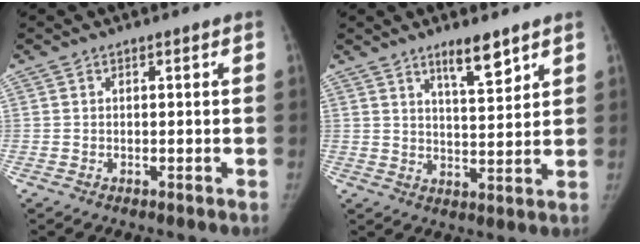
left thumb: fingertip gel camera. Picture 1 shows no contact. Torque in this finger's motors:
{"motor_torque": [0.42, -0.32, 0.69, -0.31, 0.01]}